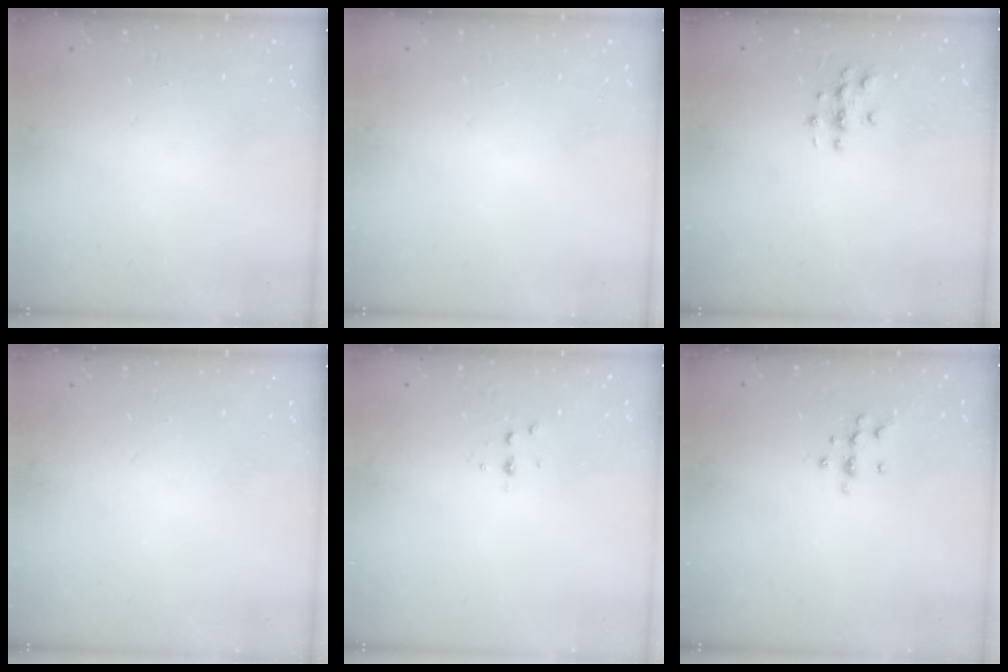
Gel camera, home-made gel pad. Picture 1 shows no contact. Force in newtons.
{"total": 0.0}
{"total": 3.0, "press": 3.0, "slide": 0.3}
{"total": 0.0}
{"total": 3.5, "press": 3.5, "slide": 0.5}
{"total": 7.1, "press": 7.0, "slide": 1.3}